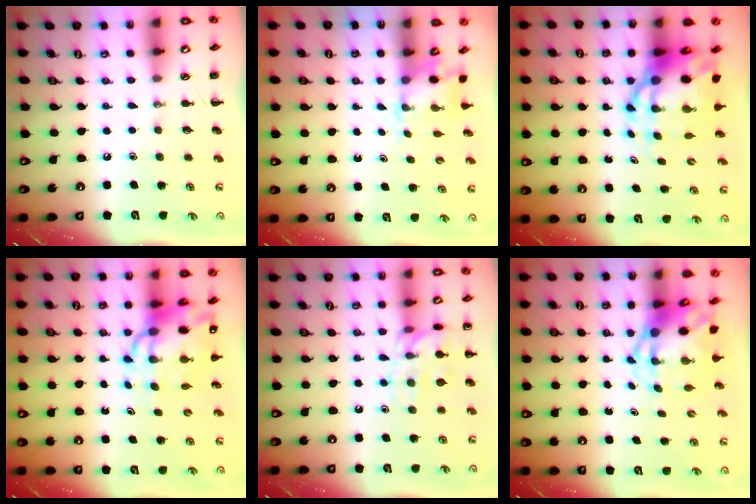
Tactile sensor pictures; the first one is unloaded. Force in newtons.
{"total": 1.7, "press": 1.5, "slide": 0.6}
{"total": 12.1, "press": 11.6, "slide": 3.3}
{"total": 11.1, "press": 10.6, "slide": 3.2}
{"total": 13.6, "press": 13.6, "slide": 0.8}
{"total": 5.1, "press": 4.9, "slide": 1.7}